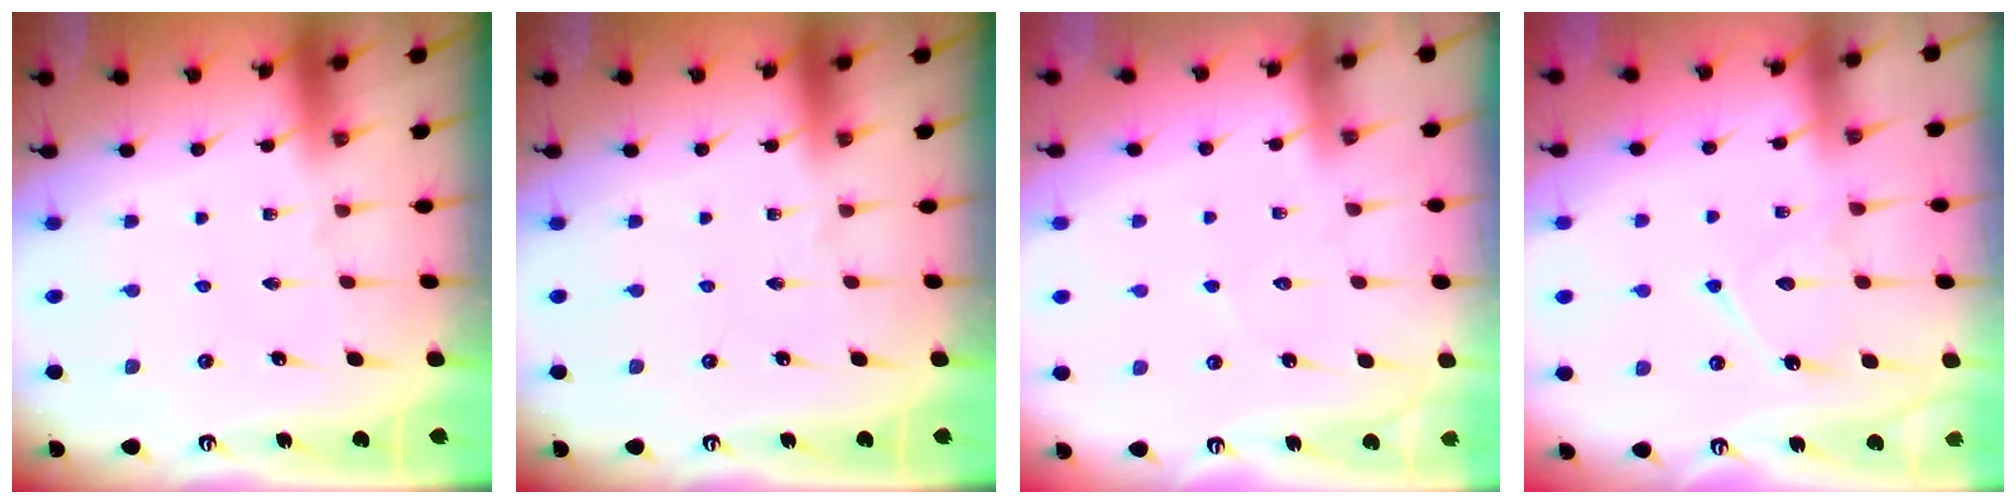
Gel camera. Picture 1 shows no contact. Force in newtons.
{"total": 0.0}
{"total": 4.1, "press": 4.1, "slide": 0.5}
{"total": 10.0, "press": 10.0, "slide": 0.9}